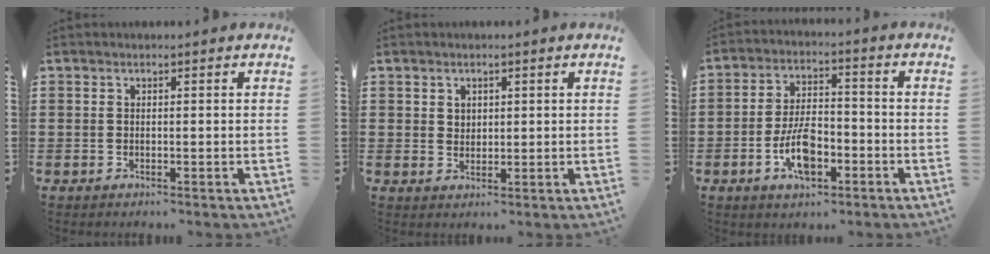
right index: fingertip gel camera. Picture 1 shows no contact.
{"total": 1.7, "force": [1.1, 1.3, 0.3], "torque": [-0.009, 0.007, 0.020]}
{"total": 7.8, "force": [-3.0, 3.7, 6.1], "torque": [-0.133, 0.002, -0.060]}